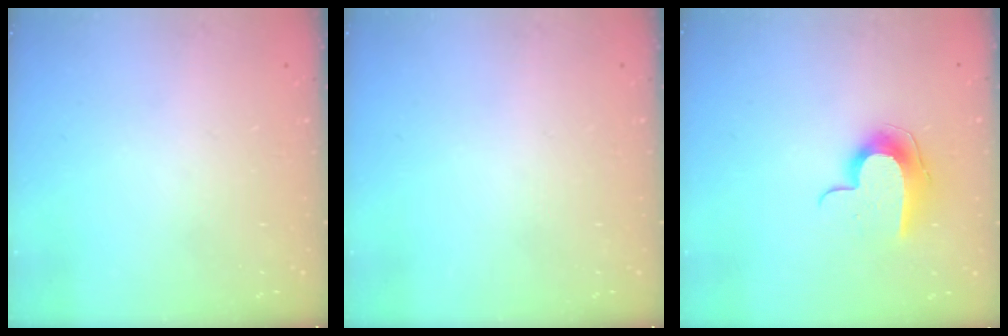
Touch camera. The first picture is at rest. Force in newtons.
{"total": 0.0}
{"total": 9.6, "press": 9.6, "slide": 0.7}